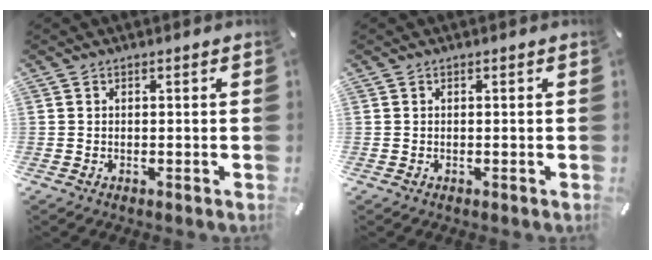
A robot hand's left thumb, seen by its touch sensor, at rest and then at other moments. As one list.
[{"total": 0.0}]